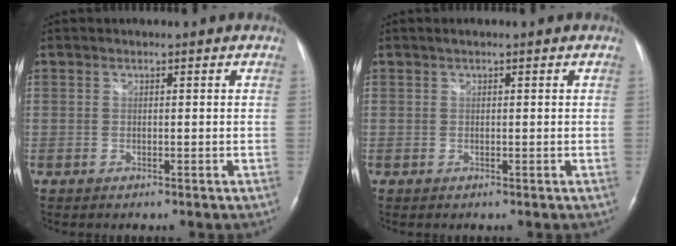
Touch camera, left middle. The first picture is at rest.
{"total": 0.6, "force": [0.4, 0.1, 0.5], "torque": [-0.011, 0.008, 0.004]}